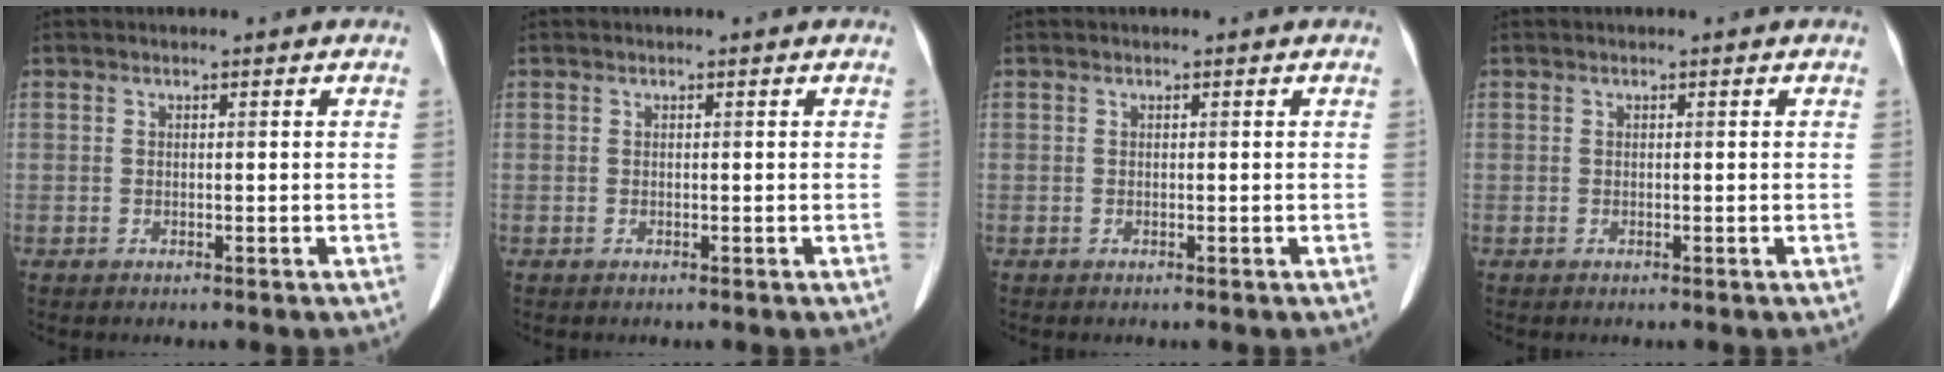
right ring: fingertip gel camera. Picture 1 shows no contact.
{"total": 0.0}
{"total": 0.0}
{"total": 0.0}